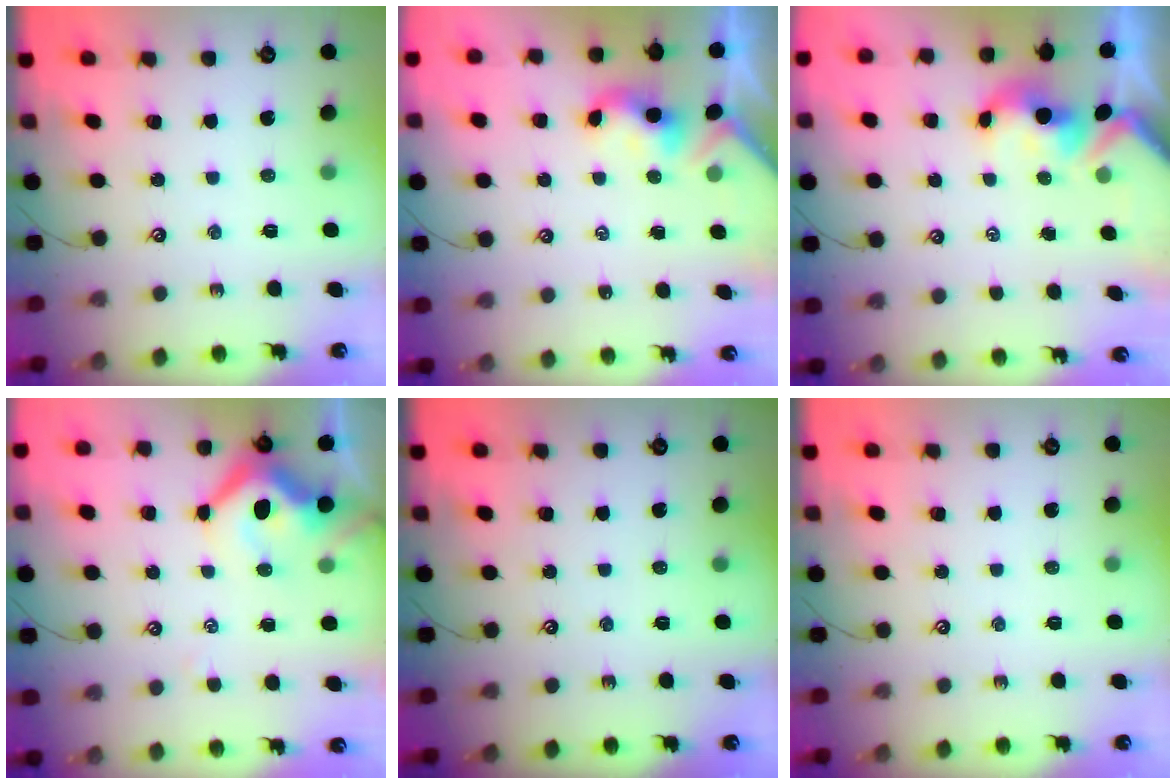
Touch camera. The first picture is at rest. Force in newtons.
{"total": 2.4, "press": 2.3, "slide": 0.2}
{"total": 2.1, "press": 2.0, "slide": 0.7}
{"total": 8.6, "press": 8.4, "slide": 1.8}
{"total": 0.0}
{"total": 0.0}